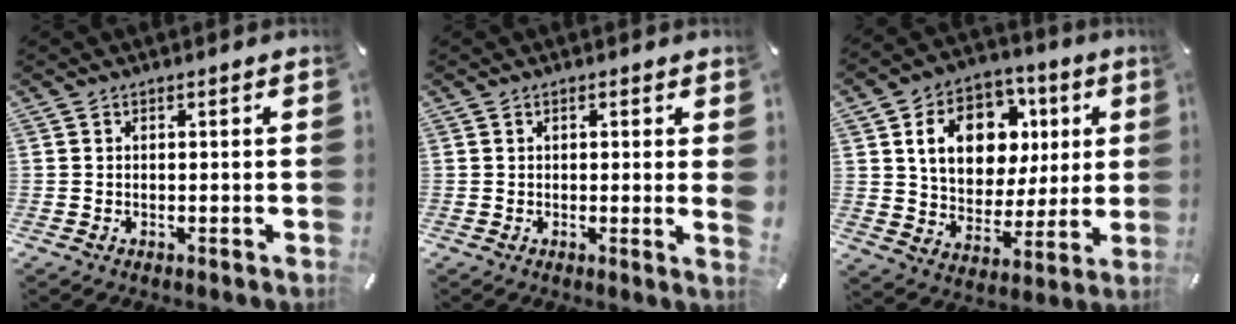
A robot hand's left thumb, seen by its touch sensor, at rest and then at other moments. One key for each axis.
{"total": 2.3, "fx": 0.3, "fy": 0.0, "fz": 2.3, "tx": -0.034, "ty": -0.008, "tz": 0.003}
{"total": 15.3, "fx": 5.4, "fy": 12.1, "fz": 7.7, "tx": -0.130, "ty": -0.003, "tz": 0.106}